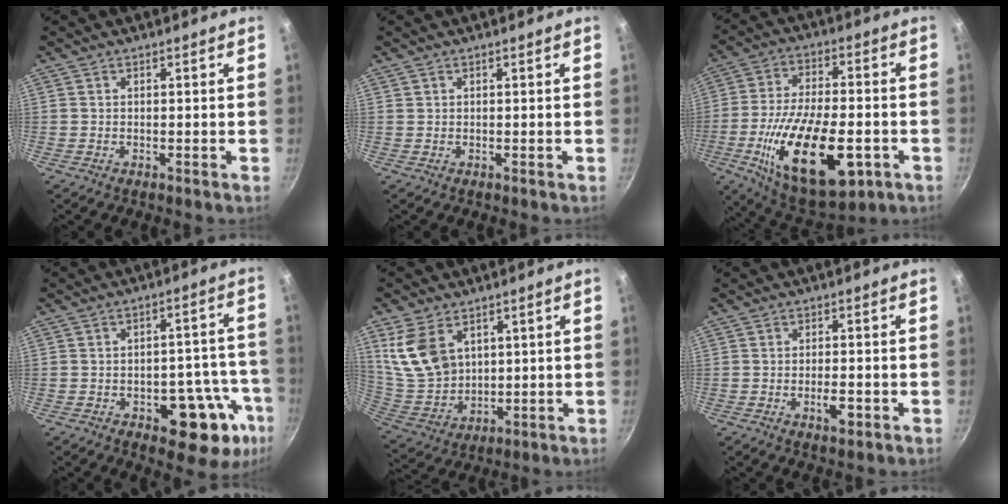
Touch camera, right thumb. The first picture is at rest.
{"total": 0.0}
{"total": 24.2, "force": [-7.2, 11.3, 20.1], "torque": [-0.337, 0.013, -0.110]}
{"total": 15.5, "force": [-6.4, 8.3, 11.4], "torque": [-0.072, 0.037, -0.079]}
{"total": 12.6, "force": [5.2, 8.8, 7.4], "torque": [-0.121, -0.030, 0.122]}
{"total": 3.5, "force": [-1.3, 1.4, 3.0], "torque": [-0.043, 0.006, -0.021]}